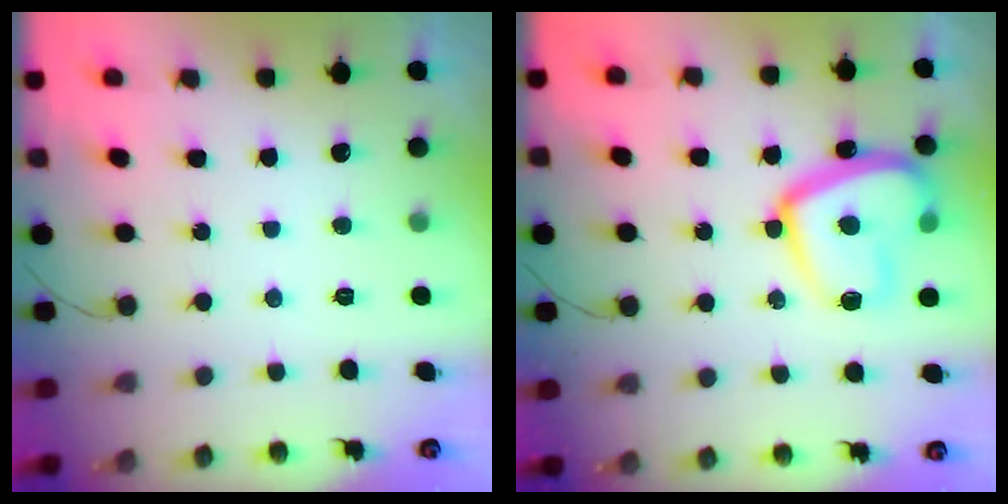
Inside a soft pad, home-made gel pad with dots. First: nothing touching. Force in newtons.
{"total": 18.7, "press": 18.6, "slide": 1.6}